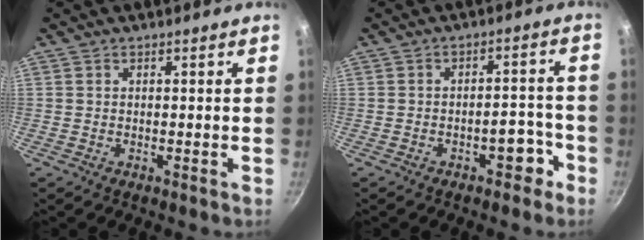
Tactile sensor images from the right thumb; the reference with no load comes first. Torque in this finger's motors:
{"motor_torque": [2.51, 2.39, 0.99, -0.50, 0.00]}